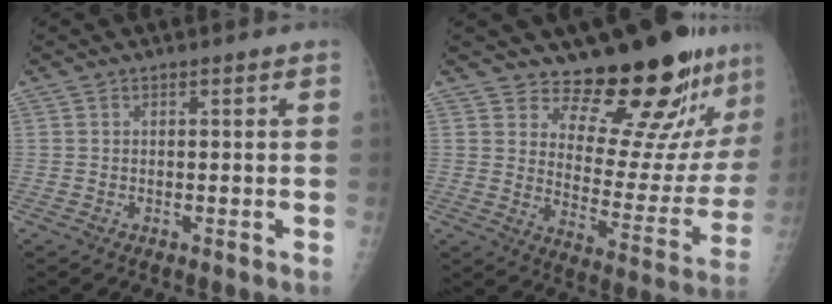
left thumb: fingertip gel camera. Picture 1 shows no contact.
{"total": 20.6, "force": [18.4, 5.1, 7.7], "torque": [-0.058, -0.177, 0.243]}